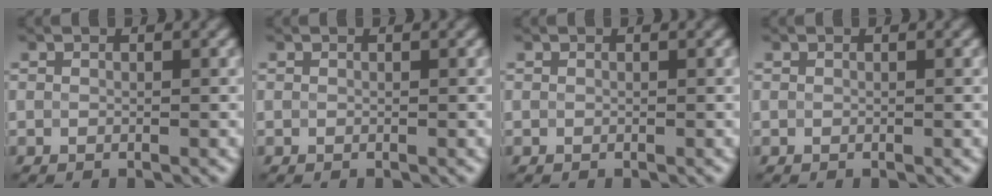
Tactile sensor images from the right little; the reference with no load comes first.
{"total": 0.0}
{"total": 0.0}
{"total": 0.0}